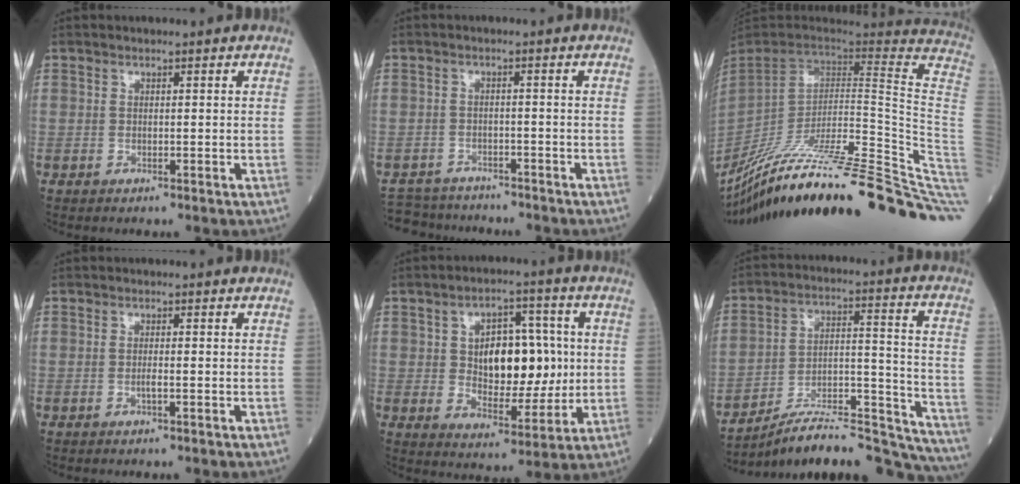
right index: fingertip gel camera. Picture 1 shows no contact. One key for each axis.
{"total": 6.8, "fx": -6.4, "fy": 2.2, "fz": 0.4, "tx": -0.004, "ty": 0.002, "tz": -0.100}
{"total": 40.2, "fx": -30.5, "fy": 0.4, "fz": 26.2, "tx": -0.239, "ty": -0.069, "tz": -0.434}
{"total": 1.0, "fx": -0.3, "fy": -0.1, "fz": 1.0, "tx": -0.021, "ty": -0.001, "tz": -0.007}
{"total": 11.8, "fx": 1.3, "fy": 6.3, "fz": 9.9, "tx": -0.155, "ty": 0.013, "tz": 0.029}
{"total": 24.5, "fx": -22.8, "fy": 2.7, "fz": 8.8, "tx": -0.076, "ty": 0.038, "tz": -0.333}